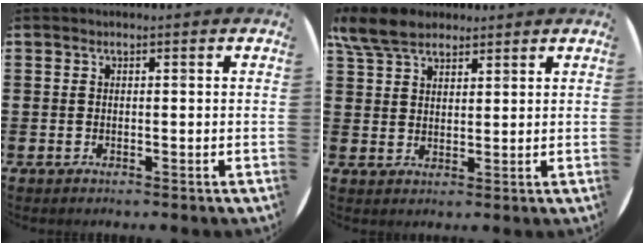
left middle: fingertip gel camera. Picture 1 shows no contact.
{"total": 6.2, "force": [5.2, 2.4, 2.3], "torque": [-0.053, -0.006, 0.098]}